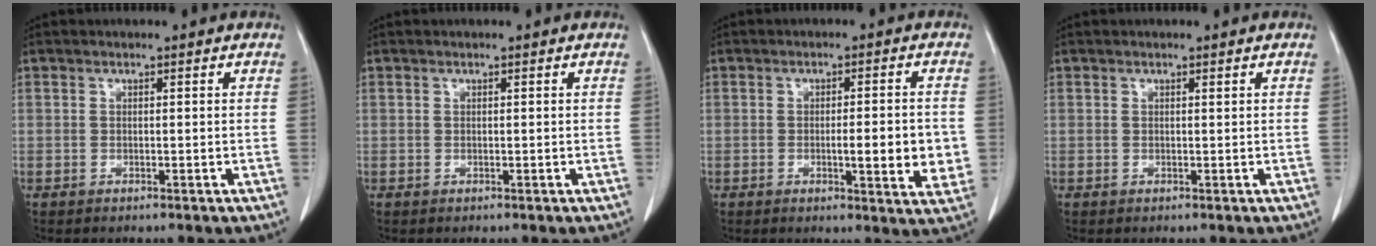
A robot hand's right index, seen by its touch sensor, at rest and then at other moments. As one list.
[{"total": 0.0}, {"total": 7.4, "force": [-1.0, 1.3, 7.2], "torque": [-0.091, -0.006, -0.012]}, {"total": 0.0}]